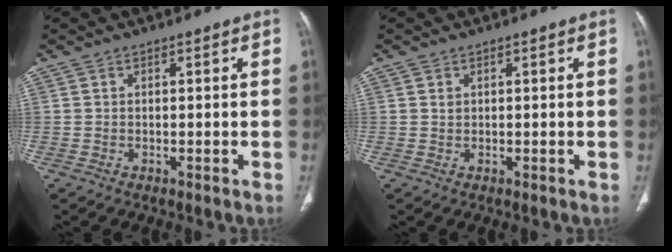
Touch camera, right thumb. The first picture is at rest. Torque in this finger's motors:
{"motor_torque": [-0.03, 0.00, 0.17, -0.32, 0.06]}